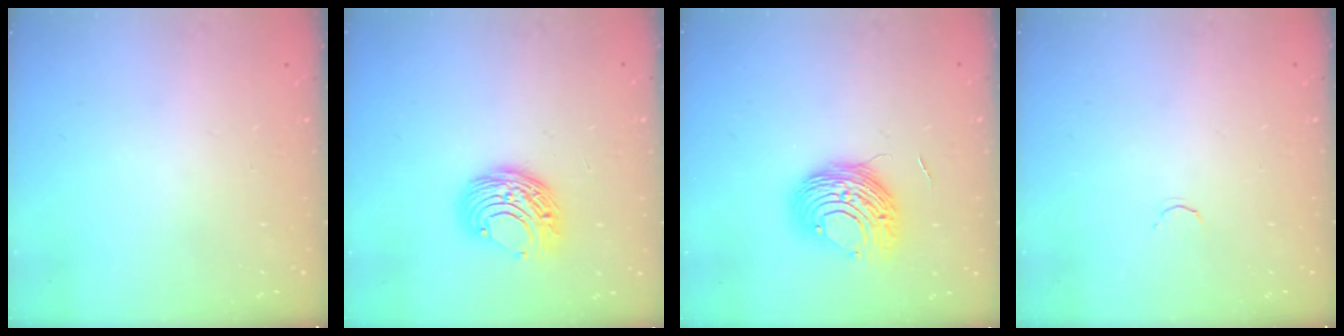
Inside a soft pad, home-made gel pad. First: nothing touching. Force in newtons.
{"total": 8.9, "press": 8.9, "slide": 0.5}
{"total": 10.1, "press": 10.1, "slide": 0.7}
{"total": 1.7, "press": 1.6, "slide": 0.5}